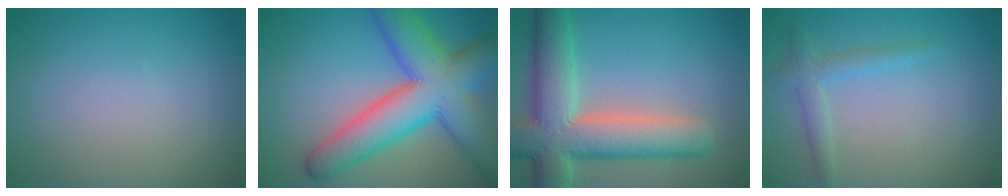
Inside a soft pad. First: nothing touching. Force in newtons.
{"total": 11.8, "press": 11.8, "slide": 0.6}
{"total": 10.3, "press": 10.2, "slide": 0.6}
{"total": 2.1, "press": 2.1, "slide": 0.1}